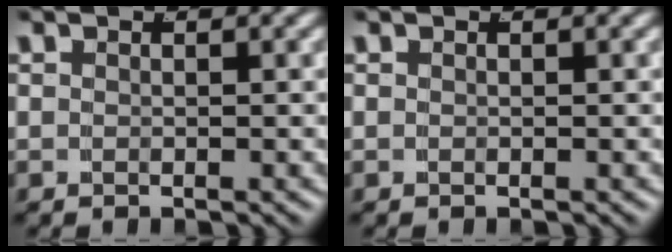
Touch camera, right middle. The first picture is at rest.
{"total": 0.0}